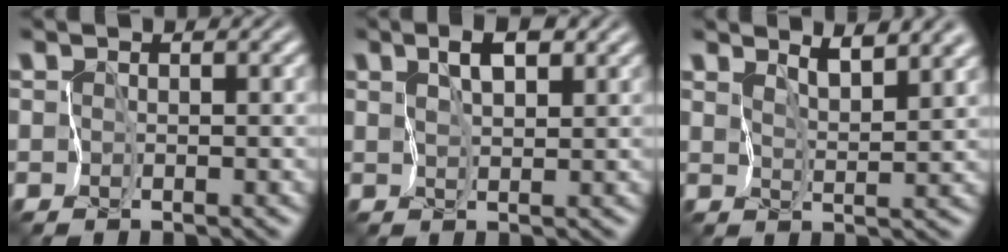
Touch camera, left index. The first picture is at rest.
{"total": 3.1, "force": [1.8, 1.2, 2.3], "torque": [-0.041, 0.005, 0.031]}
{"total": 4.0, "force": [3.4, 0.6, 2.1], "torque": [-0.030, 0.004, 0.056]}